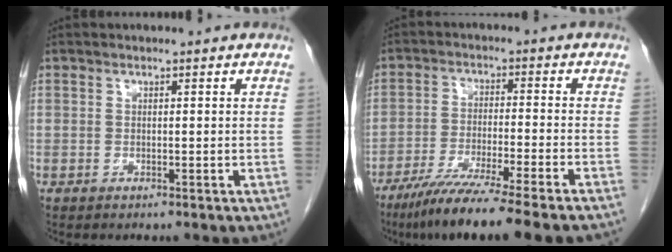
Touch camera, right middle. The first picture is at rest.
{"total": 13.8, "force": [-10.9, -1.3, 8.4], "torque": [-0.136, -0.049, -0.175]}